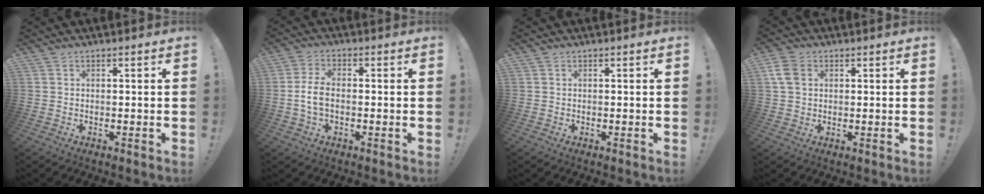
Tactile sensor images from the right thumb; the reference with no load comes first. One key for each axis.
{"total": 6.5, "fx": -1.1, "fy": 3.5, "fz": 5.4, "tx": -0.115, "ty": 0.001, "tz": -0.020}
{"total": 0.0}
{"total": 6.8, "fx": 2.2, "fy": 4.9, "fz": 4.2, "tx": -0.089, "ty": 0.002, "tz": 0.043}